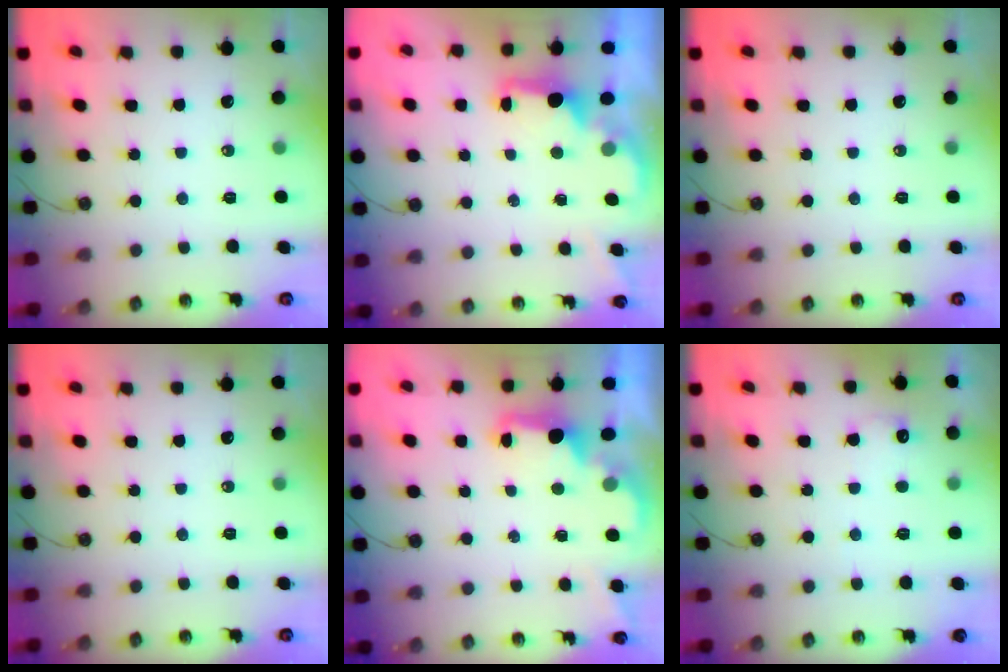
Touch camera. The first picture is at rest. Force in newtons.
{"total": 1.9, "press": 1.7, "slide": 0.8}
{"total": 0.0}
{"total": 0.0}
{"total": 2.3, "press": 2.2, "slide": 0.8}
{"total": 7.1, "press": 7.1, "slide": 0.5}